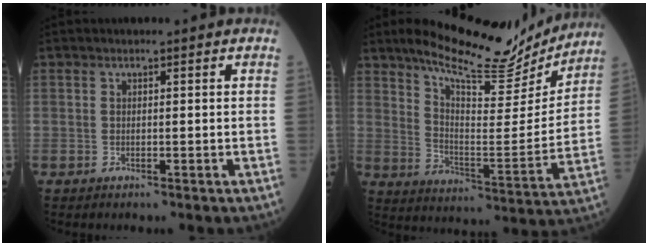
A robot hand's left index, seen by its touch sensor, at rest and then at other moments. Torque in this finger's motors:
{"motor_torque": [0.91, -1.23, 0.39, 0.08]}